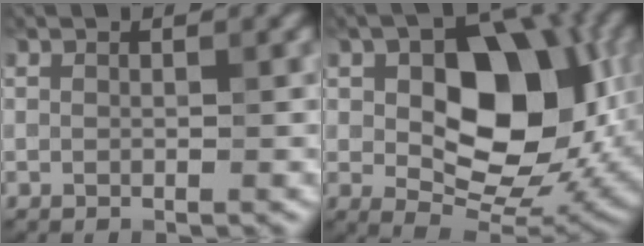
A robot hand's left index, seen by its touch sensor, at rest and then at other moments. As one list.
[{"total": 10.7, "force": [0.7, 6.6, 8.3], "torque": [-0.123, -0.004, 0.017]}]